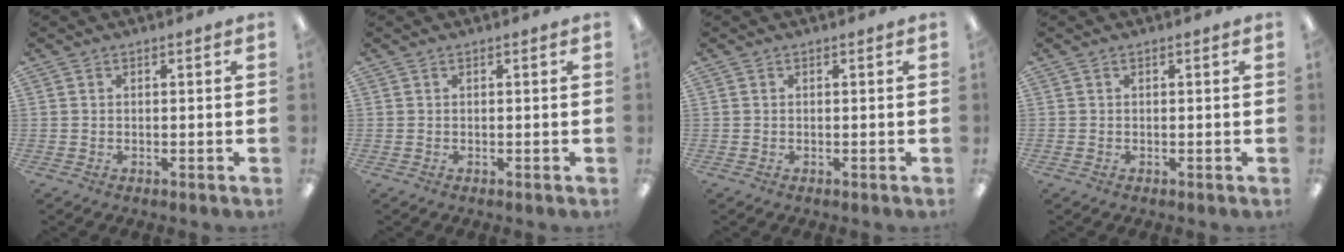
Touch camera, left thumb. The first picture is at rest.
{"total": 0.0}
{"total": 0.0}
{"total": 0.0}